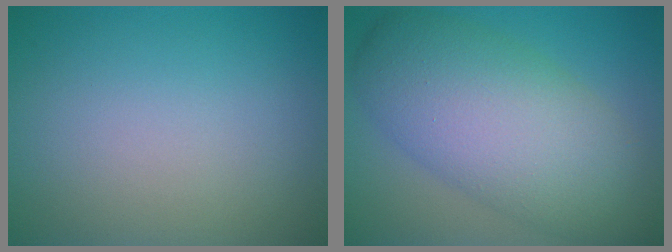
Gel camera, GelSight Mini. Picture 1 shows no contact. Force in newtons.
{"total": 10.0, "press": 10.0, "slide": 0.4}